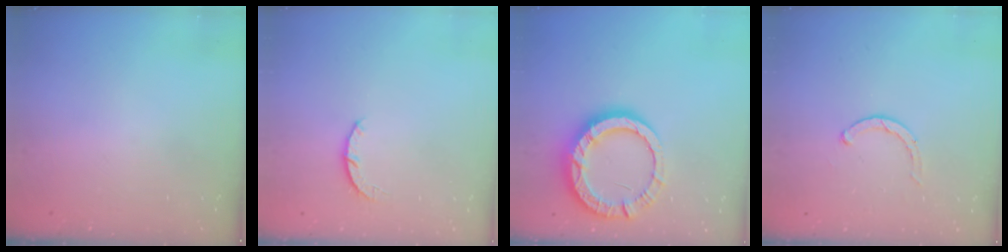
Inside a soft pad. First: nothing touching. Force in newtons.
{"total": 3.4, "press": 3.4, "slide": 0.5}
{"total": 12.5, "press": 12.4, "slide": 0.9}
{"total": 1.9, "press": 1.8, "slide": 0.3}